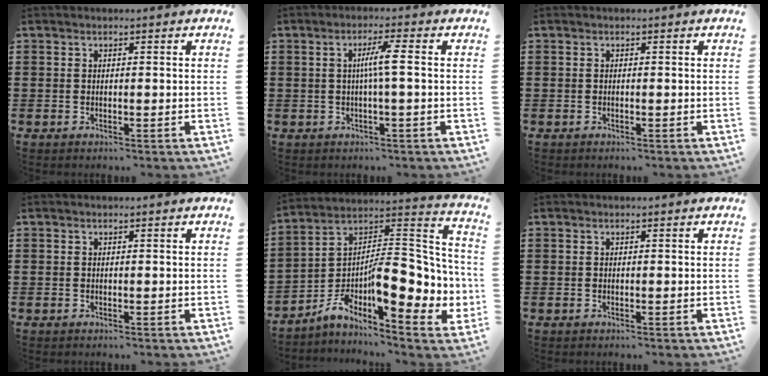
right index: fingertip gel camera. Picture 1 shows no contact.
{"total": 3.8, "force": [0.0, -0.1, 3.8], "torque": [-0.071, -0.001, -0.007]}
{"total": 0.0}
{"total": 0.0}
{"total": 14.0, "force": [-4.7, 5.6, 11.9], "torque": [-0.180, -0.028, -0.084]}
{"total": 0.0}